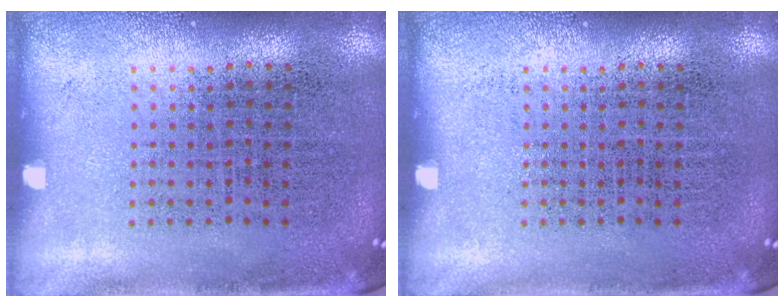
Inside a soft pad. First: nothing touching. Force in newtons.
{"total": 0.0}